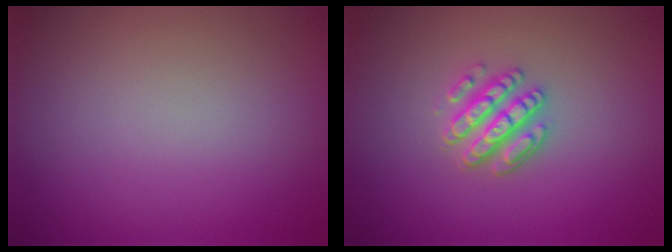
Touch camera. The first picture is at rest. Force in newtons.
{"total": 3.4, "press": 3.0, "slide": 1.5}